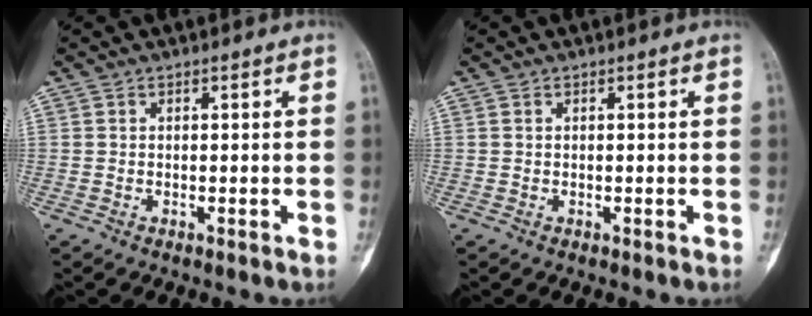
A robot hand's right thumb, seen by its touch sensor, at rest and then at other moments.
{"total": 0.0}